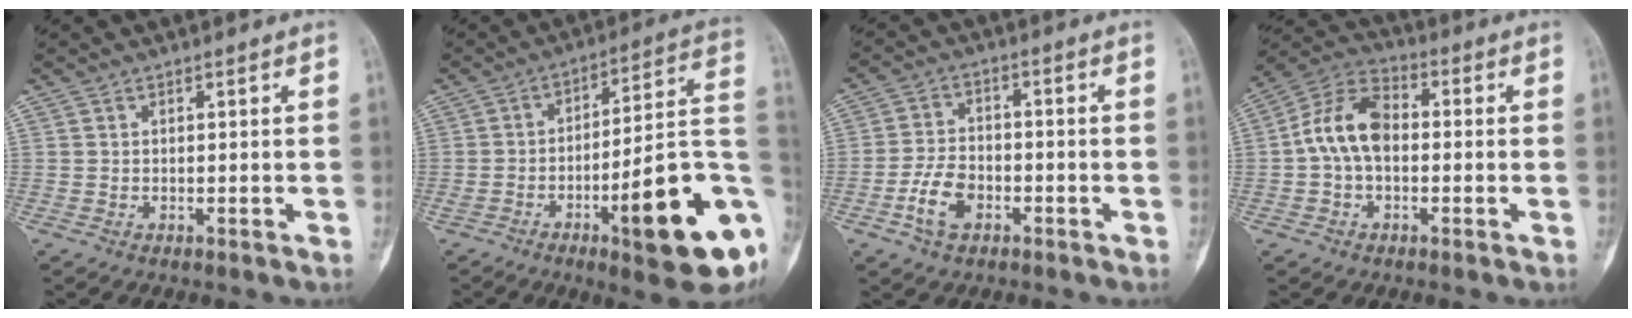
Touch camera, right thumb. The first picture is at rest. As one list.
[{"total": 23.7, "force": [-7.3, 5.6, 21.9], "torque": [-0.250, 0.025, -0.097]}, {"total": 6.8, "force": [-3.1, 4.4, 4.2], "torque": [-0.074, 0.021, -0.062]}, {"total": 10.9, "force": [-0.3, 7.0, 8.4], "torque": [-0.152, 0.033, -0.019]}]